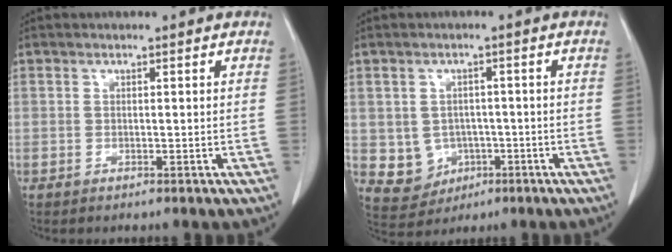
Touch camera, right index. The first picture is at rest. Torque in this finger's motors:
{"motor_torque": [-0.26, 0.08, -1.05, -0.21]}